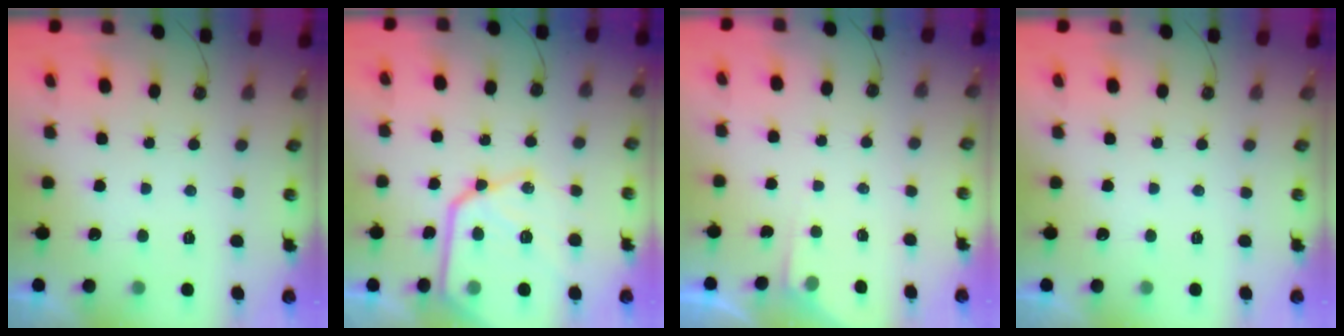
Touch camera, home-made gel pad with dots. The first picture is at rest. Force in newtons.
{"total": 19.7, "press": 19.6, "slide": 2.1}
{"total": 3.0, "press": 2.9, "slide": 0.5}
{"total": 0.0}